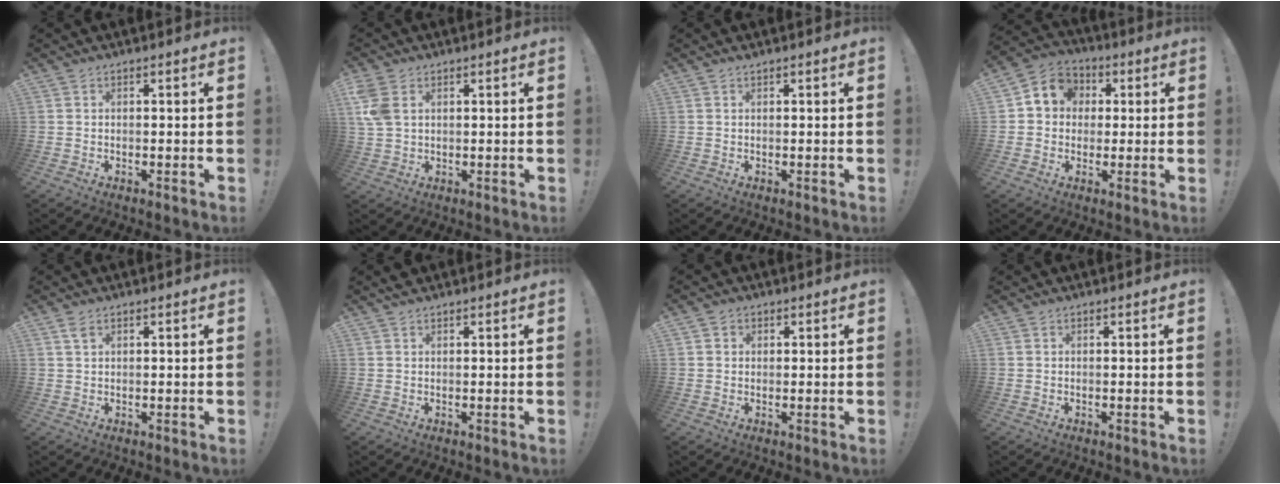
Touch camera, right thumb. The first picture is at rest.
{"total": 6.4, "force": [2.5, 4.2, 4.1], "torque": [-0.088, -0.003, 0.051]}
{"total": 0.5, "force": [0.5, -0.1, 0.2], "torque": [0.002, -0.003, 0.008]}
{"total": 7.8, "force": [0.9, 7.2, 2.9], "torque": [-0.034, 0.005, 0.021]}
{"total": 2.2, "force": [1.4, 1.0, 1.4], "torque": [-0.024, -0.002, 0.024]}
{"total": 0.9, "force": [0.9, 0.2, 0.0], "torque": [0.007, -0.003, 0.015]}
{"total": 1.6, "force": [0.6, 1.5, 0.3], "torque": [0.002, -0.002, 0.011]}
{"total": 0.0}